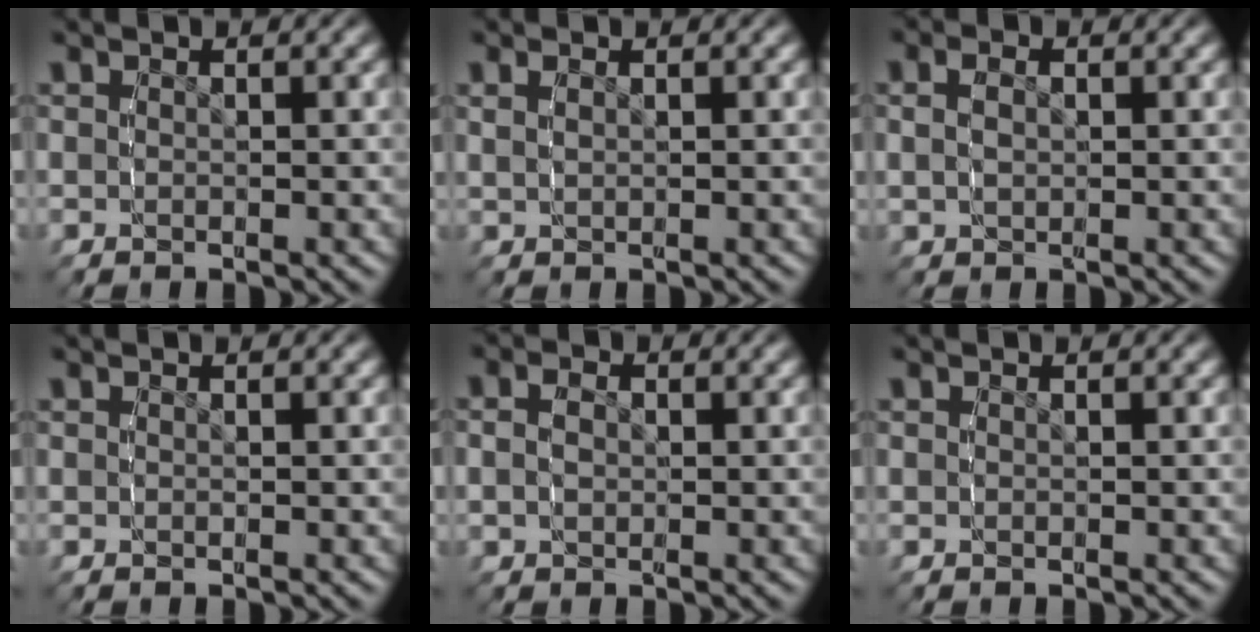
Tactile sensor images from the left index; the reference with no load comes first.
{"total": 0.9, "force": [0.5, 0.1, 0.8], "torque": [-0.016, 0.000, 0.016]}
{"total": 2.1, "force": [0.3, 1.4, 1.6], "torque": [-0.030, -0.006, 0.011]}
{"total": 0.0}
{"total": 2.2, "force": [0.0, 1.6, 1.5], "torque": [-0.032, -0.009, 0.004]}
{"total": 0.0}